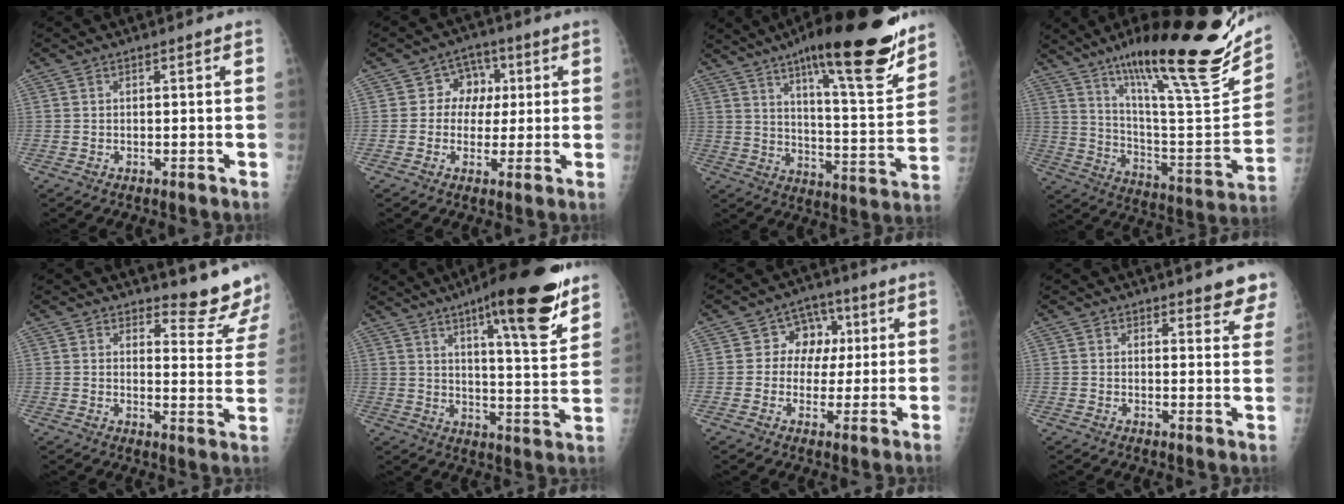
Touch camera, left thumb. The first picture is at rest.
{"total": 6.3, "force": [1.1, 5.6, 2.6], "torque": [0.009, 0.010, 0.009]}
{"total": 24.0, "force": [16.2, 4.7, 17.0], "torque": [-0.226, -0.072, 0.249]}
{"total": 31.7, "force": [20.2, 6.1, 23.7], "torque": [-0.336, -0.073, 0.320]}
{"total": 9.2, "force": [9.0, 1.4, 1.2], "torque": [0.013, -0.111, 0.095]}
{"total": 18.6, "force": [11.8, 3.6, 13.9], "torque": [-0.173, -0.063, 0.174]}
{"total": 7.4, "force": [1.5, 6.5, 3.3], "torque": [0.003, 0.008, 0.016]}
{"total": 5.5, "force": [4.8, 1.9, 1.8], "torque": [0.014, -0.027, 0.042]}